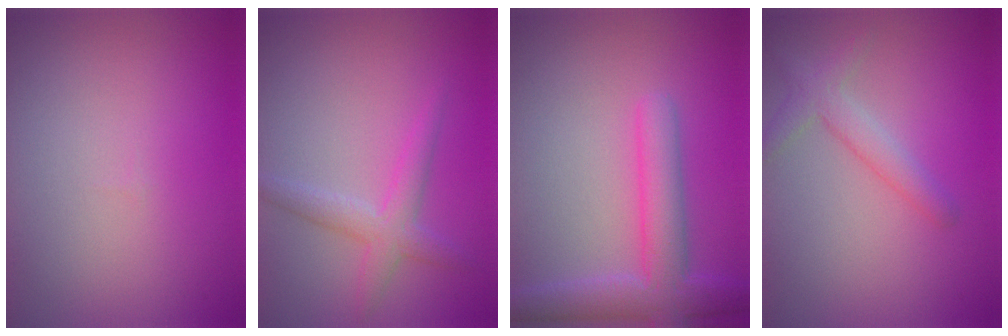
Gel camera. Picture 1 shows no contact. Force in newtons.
{"total": 2.6, "press": 2.6, "slide": 0.0}
{"total": 5.1, "press": 5.1, "slide": 0.5}
{"total": 2.4, "press": 2.4, "slide": 0.1}